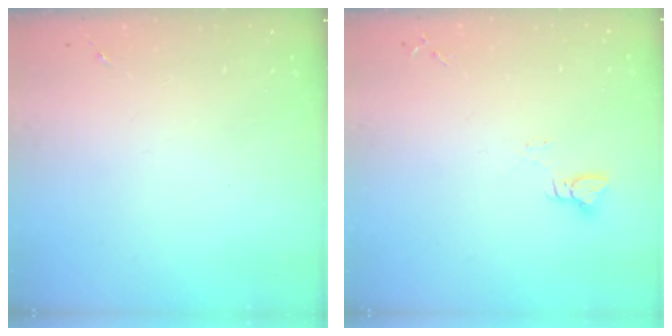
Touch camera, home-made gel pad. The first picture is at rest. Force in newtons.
{"total": 2.9, "press": 2.9, "slide": 0.2}